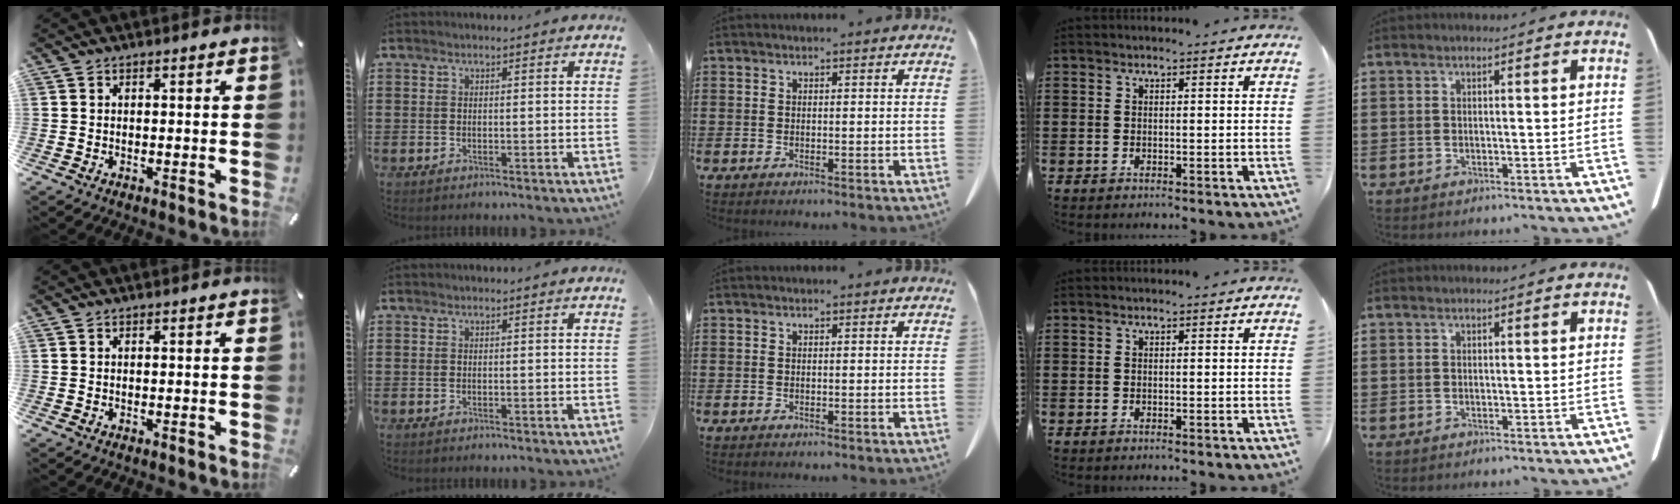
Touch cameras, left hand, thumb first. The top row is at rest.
{}